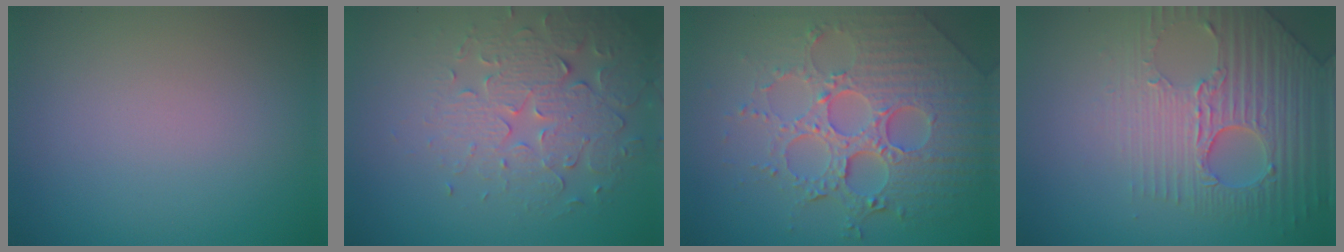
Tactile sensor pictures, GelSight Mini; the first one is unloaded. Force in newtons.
{"total": 4.4, "press": 4.1, "slide": 1.7}
{"total": 8.1, "press": 5.9, "slide": 5.5}
{"total": 4.8, "press": 4.5, "slide": 1.7}